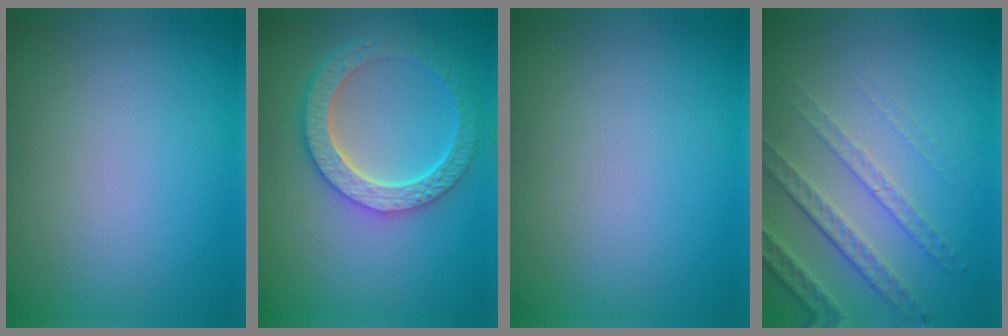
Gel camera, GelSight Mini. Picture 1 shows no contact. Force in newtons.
{"total": 5.7, "press": 4.3, "slide": 3.8}
{"total": 0.0}
{"total": 4.6, "press": 3.3, "slide": 3.2}